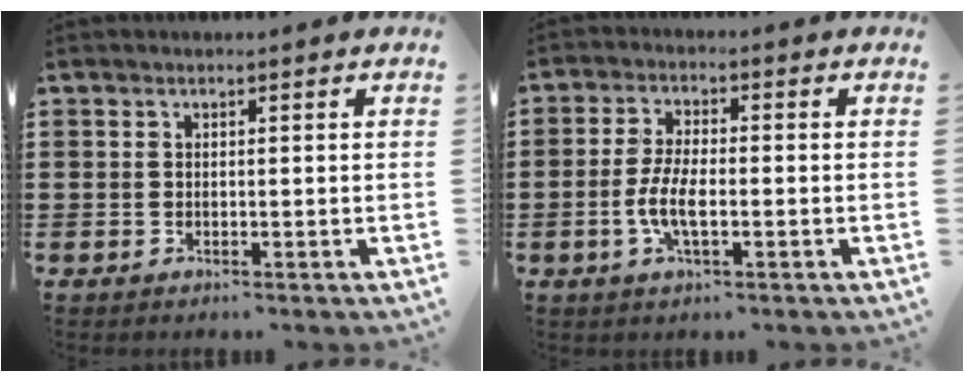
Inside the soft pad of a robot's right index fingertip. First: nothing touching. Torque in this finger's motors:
{"motor_torque": [1.27, 0.87, 0.17, 0.14]}